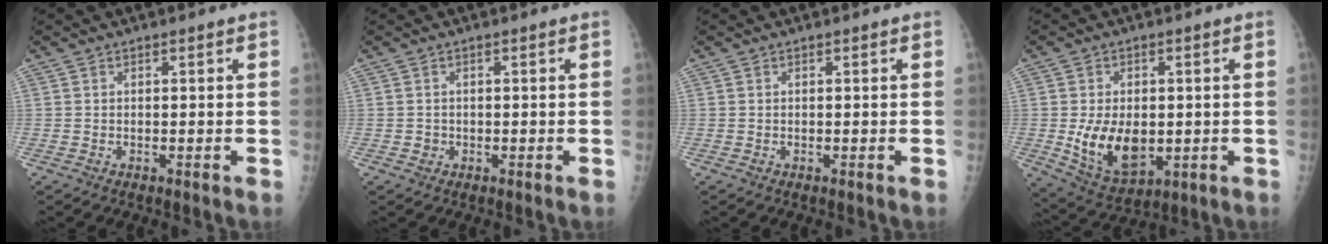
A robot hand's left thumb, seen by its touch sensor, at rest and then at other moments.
{"total": 1.2, "force": [-0.3, 1.2, 0.2], "torque": [0.009, 0.005, -0.002]}
{"total": 0.0}
{"total": 11.7, "force": [-1.2, 7.5, 9.0], "torque": [-0.125, -0.012, 0.001]}